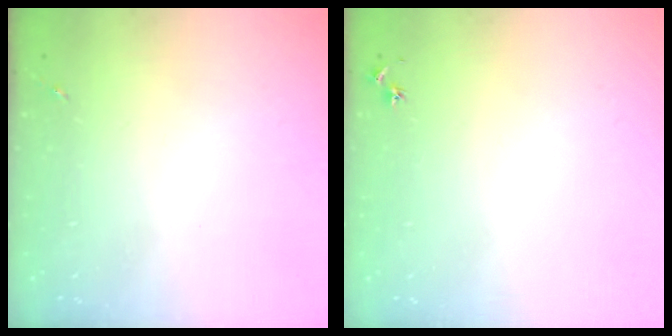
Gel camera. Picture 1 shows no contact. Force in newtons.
{"total": 3.1, "press": 3.0, "slide": 0.4}